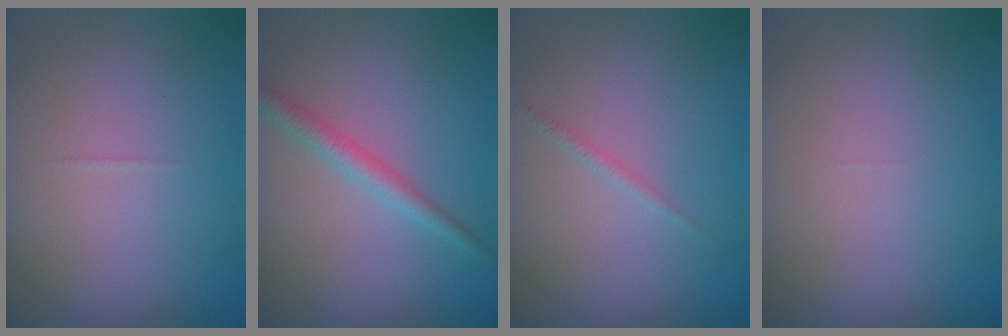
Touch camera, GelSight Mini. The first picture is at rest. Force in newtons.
{"total": 2.2, "press": 2.2, "slide": 0.0}
{"total": 0.7, "press": 0.7, "slide": 0.1}
{"total": 0.0}